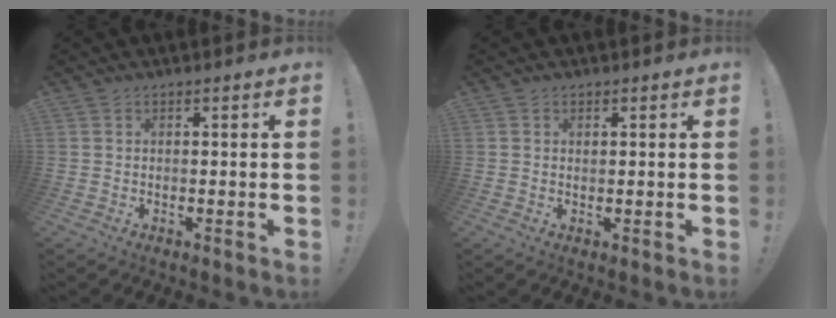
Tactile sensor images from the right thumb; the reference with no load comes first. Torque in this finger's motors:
{"motor_torque": [-0.28, -0.35, -0.06, 0.19, -0.01]}